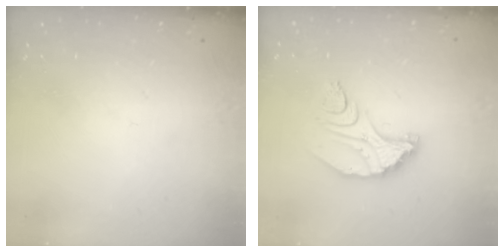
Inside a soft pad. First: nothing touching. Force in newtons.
{"total": 10.4, "press": 10.4, "slide": 1.1}